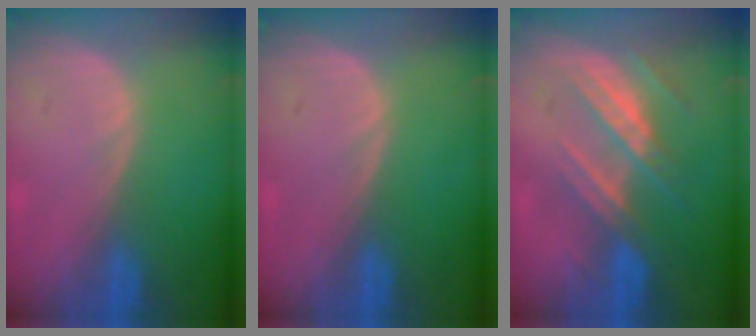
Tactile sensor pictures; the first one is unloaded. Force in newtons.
{"total": 0.0}
{"total": 7.3, "press": 6.8, "slide": 2.7}